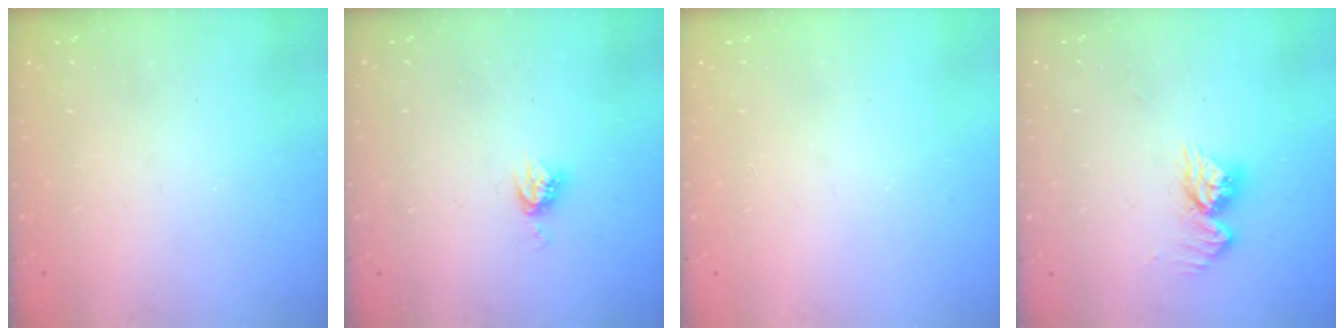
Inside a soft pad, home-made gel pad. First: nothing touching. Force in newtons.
{"total": 4.4, "press": 4.4, "slide": 0.1}
{"total": 1.7, "press": 1.7, "slide": 0.2}
{"total": 9.7, "press": 9.7, "slide": 0.9}